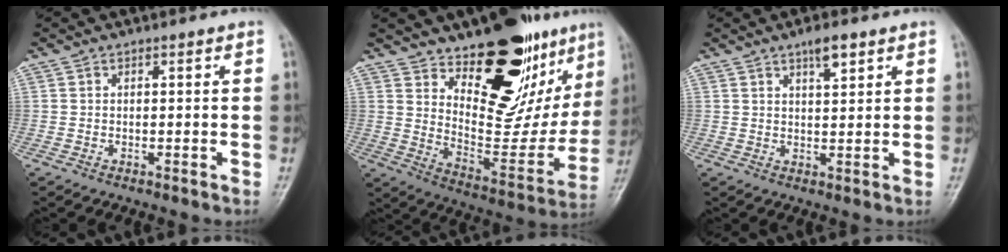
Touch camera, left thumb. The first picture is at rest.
{"total": 25.9, "force": [15.2, 11.9, 17.2], "torque": [-0.190, -0.089, 0.240]}
{"total": 4.0, "force": [2.5, 1.3, 2.9], "torque": [-0.040, -0.012, 0.042]}